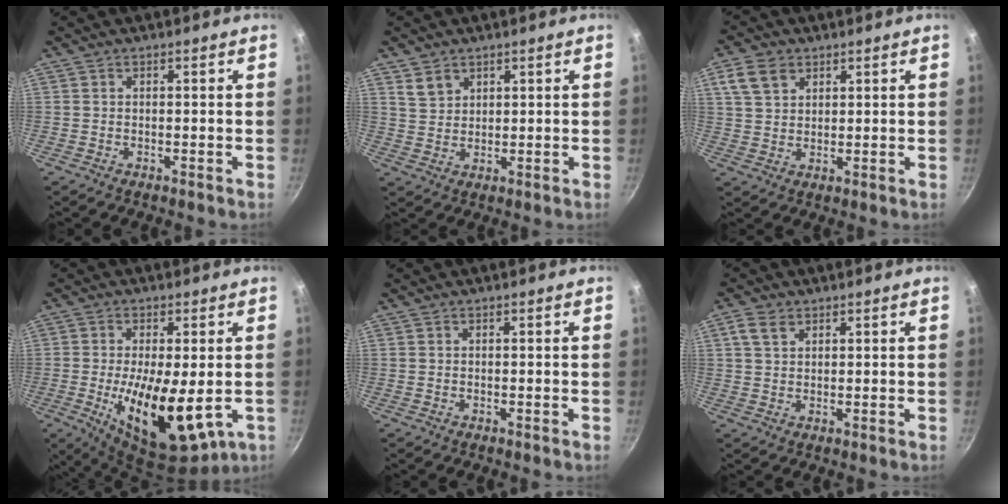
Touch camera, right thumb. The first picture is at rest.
{"total": 3.9, "force": [2.3, 2.8, 1.4], "torque": [-0.012, -0.003, 0.048]}
{"total": 6.5, "force": [3.3, 4.5, 3.4], "torque": [-0.052, 0.001, 0.062]}
{"total": 15.5, "force": [-2.3, 6.4, 13.9], "torque": [-0.233, -0.010, -0.024]}
{"total": 0.0}
{"total": 3.9, "force": [1.9, 2.7, 2.1], "torque": [-0.028, 0.001, 0.035]}